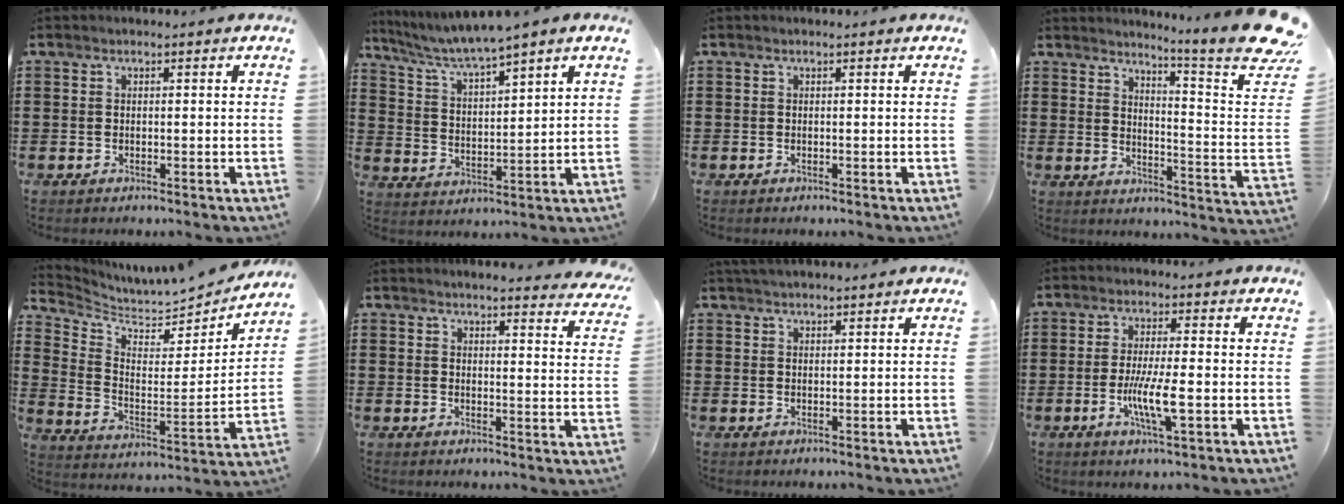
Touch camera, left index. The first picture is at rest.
{"total": 4.9, "force": [4.3, -0.6, 2.2], "torque": [-0.062, -0.030, 0.068]}
{"total": 0.0}
{"total": 8.6, "force": [6.9, -0.7, 5.1], "torque": [-0.091, -0.060, 0.111]}
{"total": 4.4, "force": [4.1, 1.2, 0.7], "torque": [-0.045, -0.042, 0.066]}
{"total": 3.1, "force": [3.1, -0.3, 0.5], "torque": [-0.015, -0.019, 0.053]}
{"total": 1.8, "force": [1.8, 0.2, 0.5], "torque": [-0.012, 0.002, 0.035]}
{"total": 6.5, "force": [-1.5, 0.9, 6.3], "torque": [-0.120, -0.010, -0.029]}